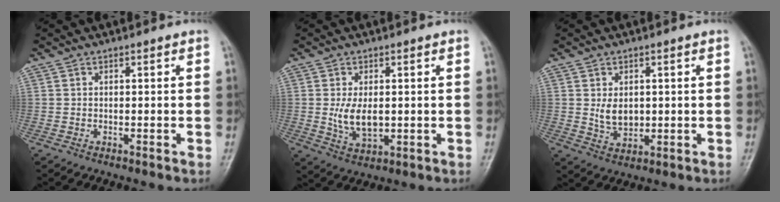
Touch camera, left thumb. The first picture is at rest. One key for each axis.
{"total": 6.3, "fx": 0.2, "fy": 3.5, "fz": 5.2, "tx": -0.089, "ty": -0.014, "tz": 0.011}
{"total": 4.8, "fx": 0.7, "fy": 3.4, "fz": 3.3, "tx": -0.041, "ty": -0.011, "tz": 0.022}